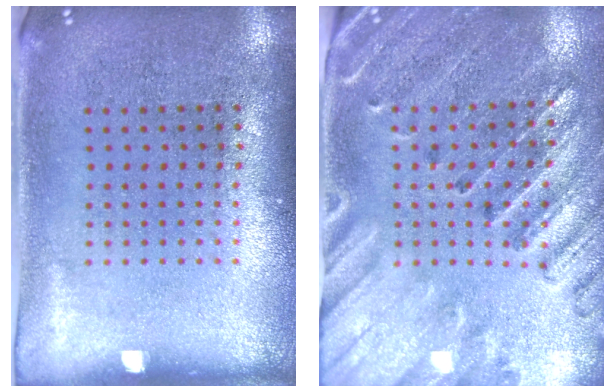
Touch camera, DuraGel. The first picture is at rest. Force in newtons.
{"total": 2.6, "press": 2.4, "slide": 0.9}